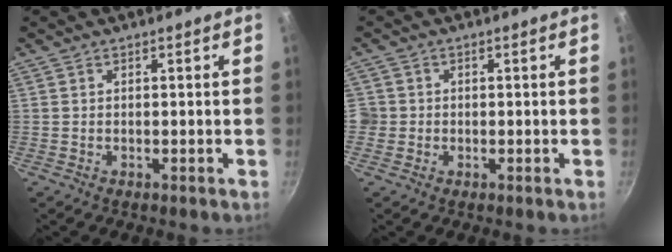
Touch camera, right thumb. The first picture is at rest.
{"total": 2.5, "force": [-0.5, 2.4, 0.4], "torque": [0.004, 0.010, -0.010]}